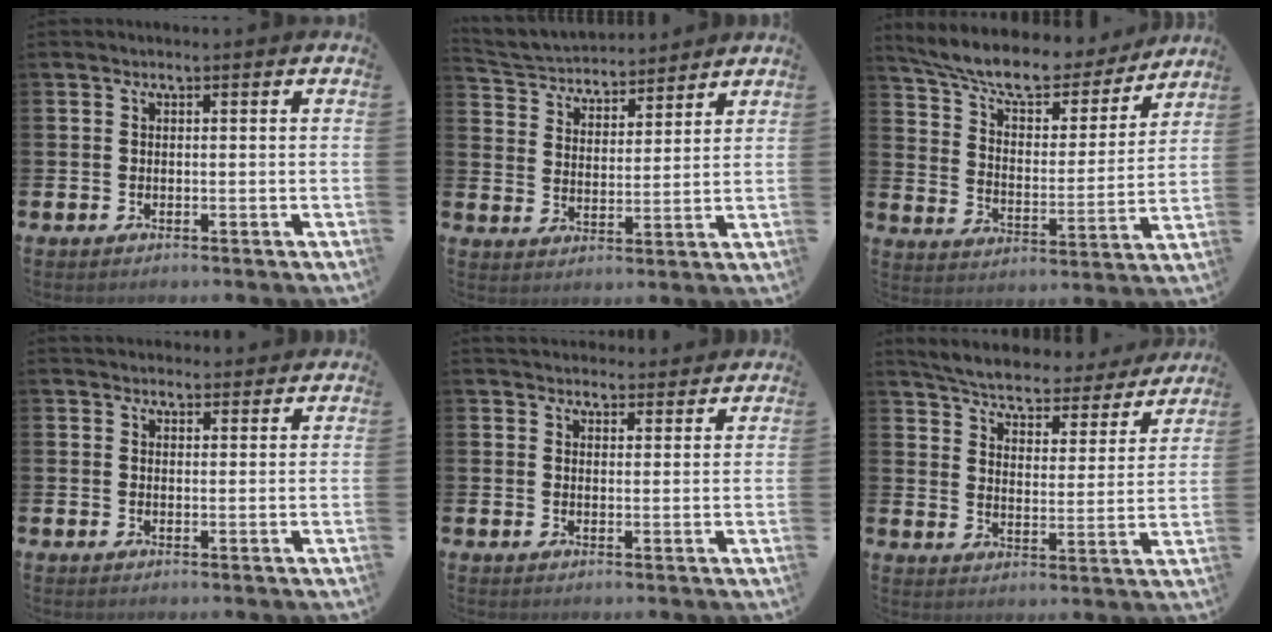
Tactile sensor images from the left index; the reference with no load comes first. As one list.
[{"total": 4.3, "force": [4.1, 1.3, -0.1], "torque": [-0.023, -0.031, 0.069]}, {"total": 9.7, "force": [8.6, 2.6, 3.7], "torque": [-0.094, -0.058, 0.146]}, {"total": 2.4, "force": [2.3, 0.7, -0.1], "torque": [0.010, -0.010, 0.040]}, {"total": 3.4, "force": [3.2, 0.9, 0.1], "torque": [0.004, -0.016, 0.058]}, {"total": 5.7, "force": [5.5, 0.8, 1.1], "torque": [-0.040, -0.042, 0.093]}]